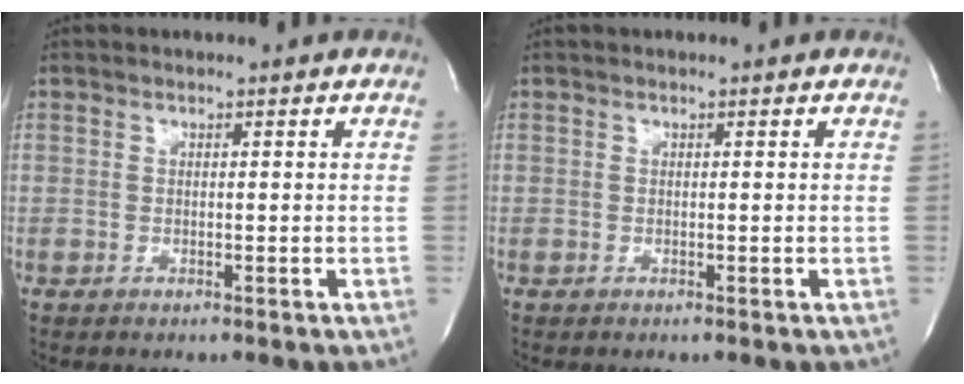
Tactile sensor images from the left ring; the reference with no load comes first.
{"total": 0.0}